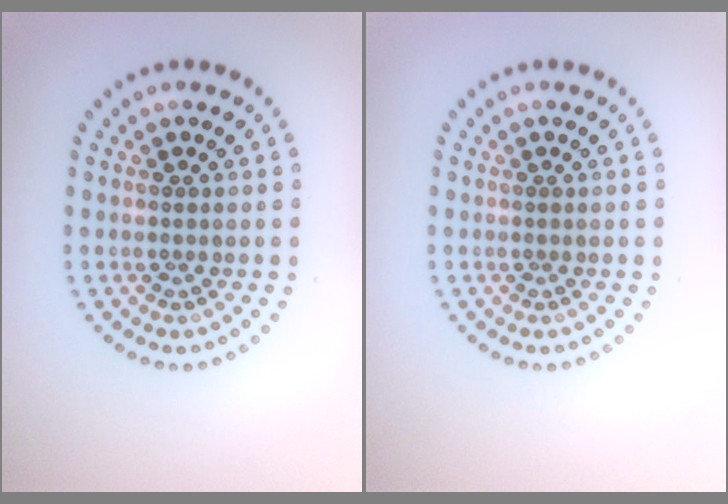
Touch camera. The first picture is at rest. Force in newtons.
{"total": 0.0}